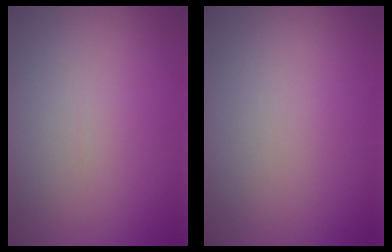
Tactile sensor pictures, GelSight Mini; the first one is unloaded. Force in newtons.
{"total": 0.0}